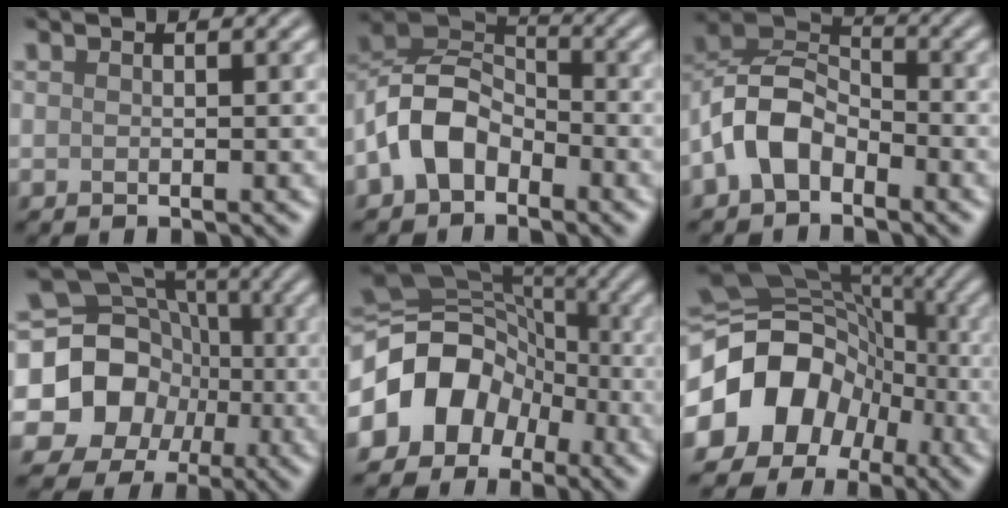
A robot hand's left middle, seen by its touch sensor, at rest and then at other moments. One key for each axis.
{"total": 6.9, "fx": -3.0, "fy": 4.5, "fz": 4.2, "tx": -0.086, "ty": 0.012, "tz": -0.076}
{"total": 6.2, "fx": -2.9, "fy": 3.9, "fz": 3.8, "tx": -0.080, "ty": 0.013, "tz": -0.070}
{"total": 16.6, "fx": -1.5, "fy": 15.4, "fz": 6.0, "tx": -0.147, "ty": 0.017, "tz": -0.059}
{"total": 10.1, "fx": -3.3, "fy": 8.1, "fz": 5.0, "tx": -0.103, "ty": 0.000, "tz": -0.076}
{"total": 11.5, "fx": -3.2, "fy": 9.4, "fz": 5.8, "tx": -0.112, "ty": -0.002, "tz": -0.067}